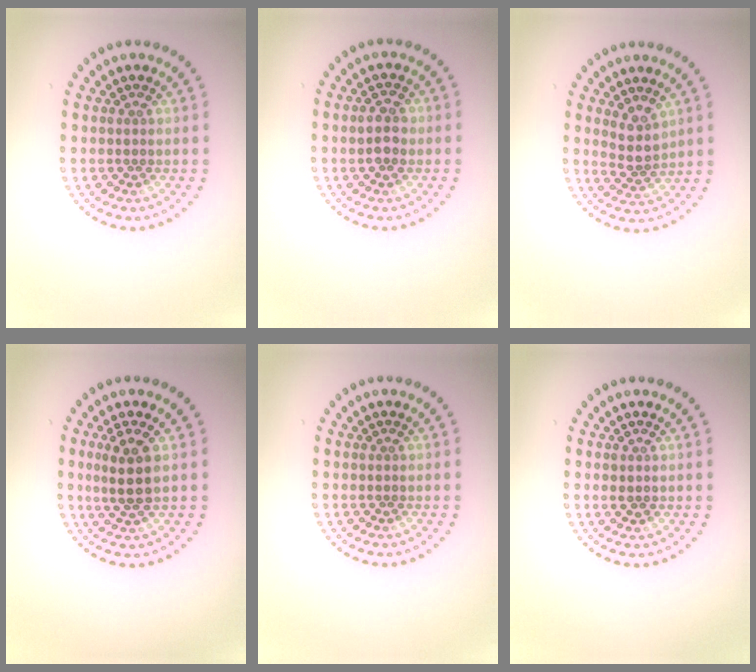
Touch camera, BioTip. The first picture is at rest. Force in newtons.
{"total": 2.2, "press": 2.2, "slide": 0.1}
{"total": 2.5, "press": 2.0, "slide": 1.4}
{"total": 2.8, "press": 2.5, "slide": 1.3}
{"total": 0.0}
{"total": 0.8, "press": 0.8, "slide": 0.1}